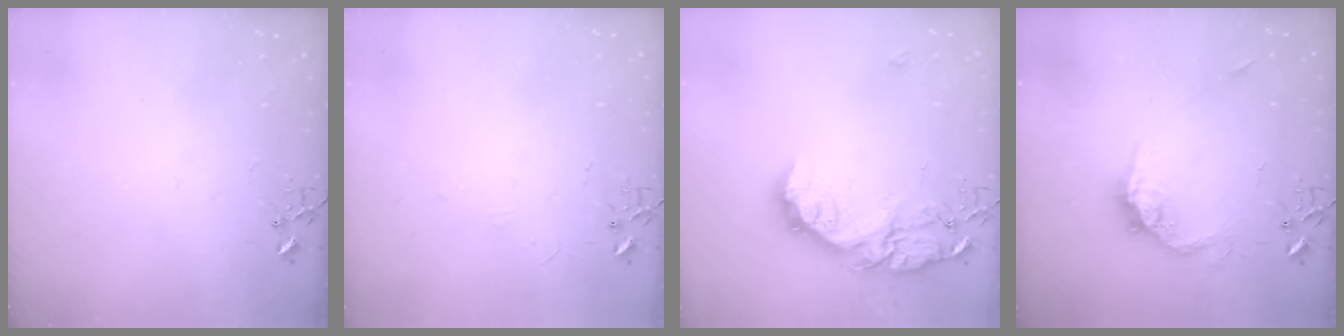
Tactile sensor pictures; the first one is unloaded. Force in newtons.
{"total": 2.7, "press": 2.7, "slide": 0.4}
{"total": 16.6, "press": 16.5, "slide": 1.3}
{"total": 13.4, "press": 13.4, "slide": 1.1}